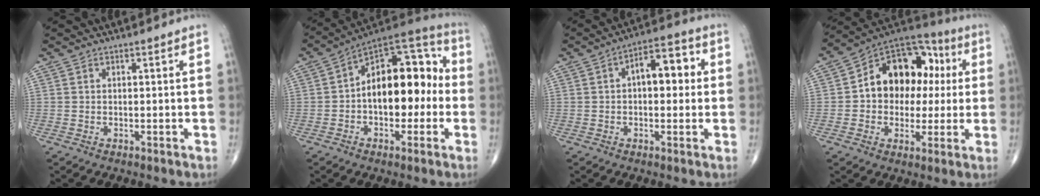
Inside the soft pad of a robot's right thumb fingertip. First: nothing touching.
{"total": 17.9, "force": [-0.7, 10.3, 14.6], "torque": [-0.180, 0.051, -0.021]}
{"total": 9.2, "force": [1.1, 4.9, 7.7], "torque": [-0.082, 0.028, 0.008]}
{"total": 18.0, "force": [1.9, 13.2, 12.0], "torque": [-0.118, 0.036, 0.022]}